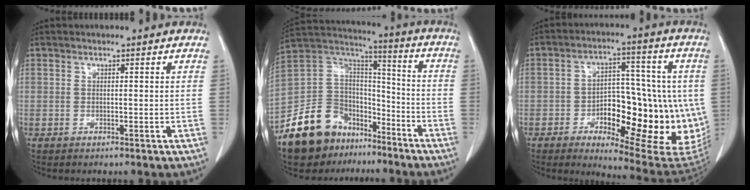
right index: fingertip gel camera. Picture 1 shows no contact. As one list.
[{"total": 16.3, "force": [-11.0, 10.4, 6.0], "torque": [-0.114, 0.069, -0.188]}, {"total": 20.9, "force": [-4.1, 8.2, 18.8], "torque": [-0.200, 0.020, -0.035]}]